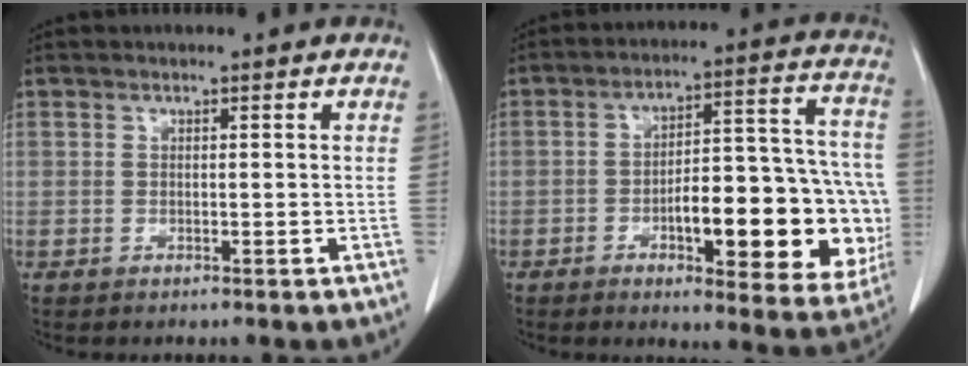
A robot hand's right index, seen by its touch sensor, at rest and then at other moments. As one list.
[{"total": 21.8, "force": [-5.3, 6.5, 20.1], "torque": [-0.193, 0.035, -0.055]}]